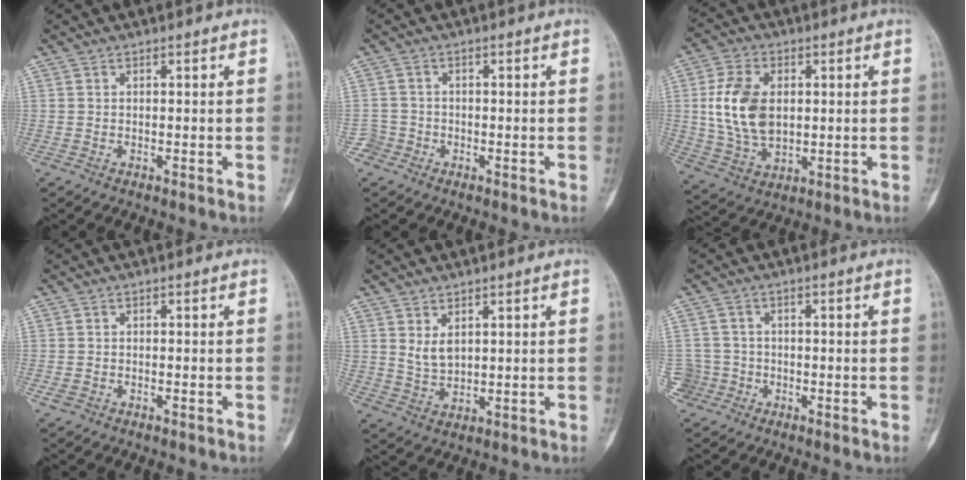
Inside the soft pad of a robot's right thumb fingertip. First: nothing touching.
{"total": 2.4, "force": [-1.2, 2.0, -0.4], "torque": [0.017, 0.011, -0.030]}
{"total": 12.9, "force": [1.5, 8.4, 9.7], "torque": [-0.177, -0.004, 0.037]}
{"total": 1.3, "force": [-0.7, 0.9, 0.6], "torque": [-0.016, 0.007, -0.010]}
{"total": 4.2, "force": [1.7, 2.5, 2.9], "torque": [-0.047, -0.016, 0.045]}
{"total": 4.4, "force": [-1.7, 4.0, -0.2], "torque": [0.023, 0.019, -0.031]}